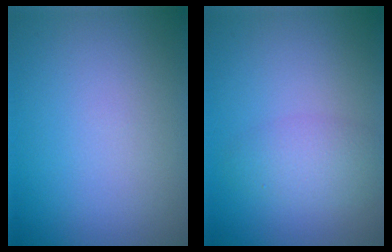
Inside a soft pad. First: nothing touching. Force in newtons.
{"total": 2.6, "press": 2.6, "slide": 0.2}